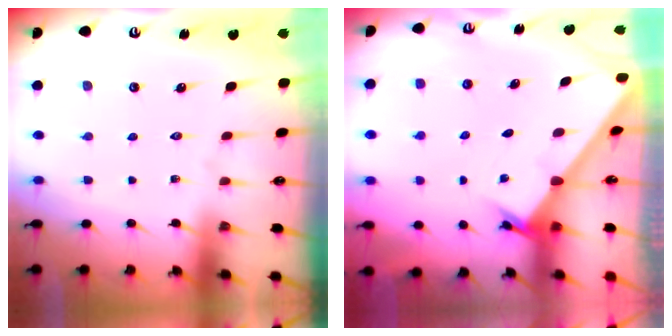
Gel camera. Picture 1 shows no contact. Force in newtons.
{"total": 2.2, "press": 2.2, "slide": 0.1}